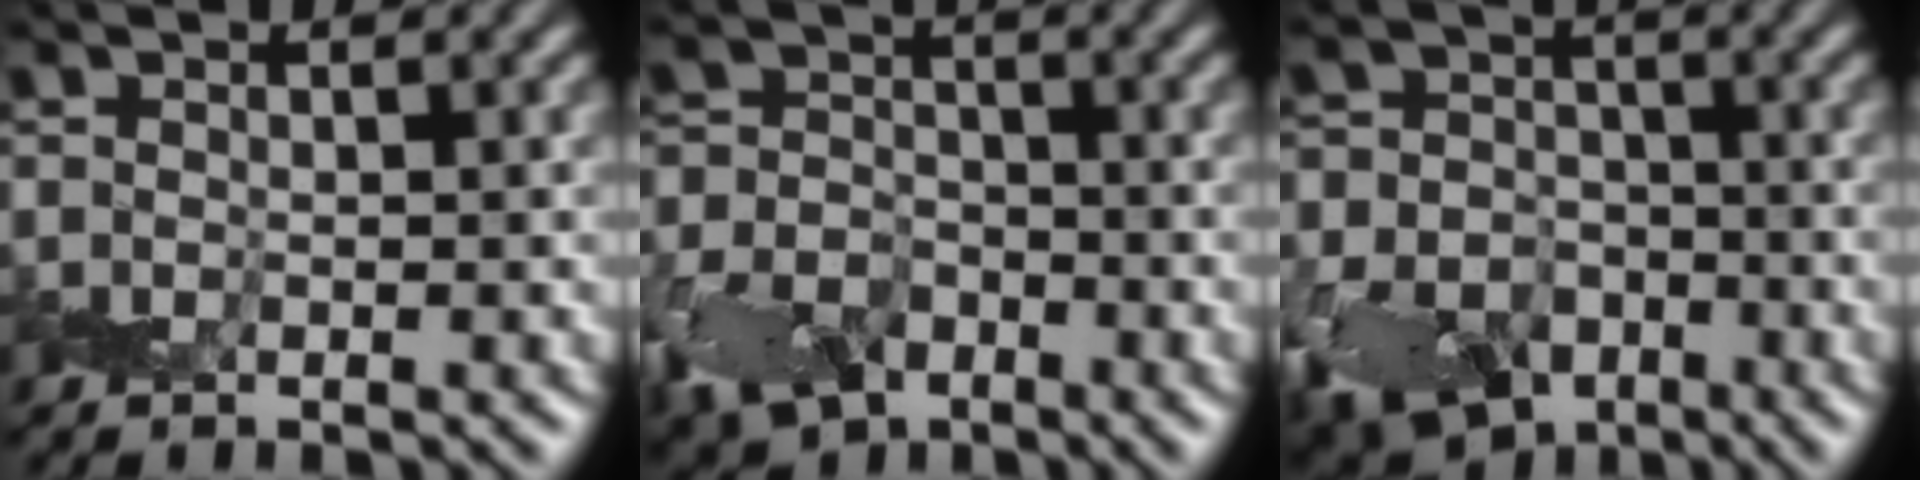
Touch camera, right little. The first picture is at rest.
{"total": 7.2, "force": [-4.5, 4.8, 3.2], "torque": [-0.062, -0.014, -0.091]}
{"total": 12.4, "force": [-7.7, 8.8, 4.3], "torque": [-0.079, -0.046, -0.133]}